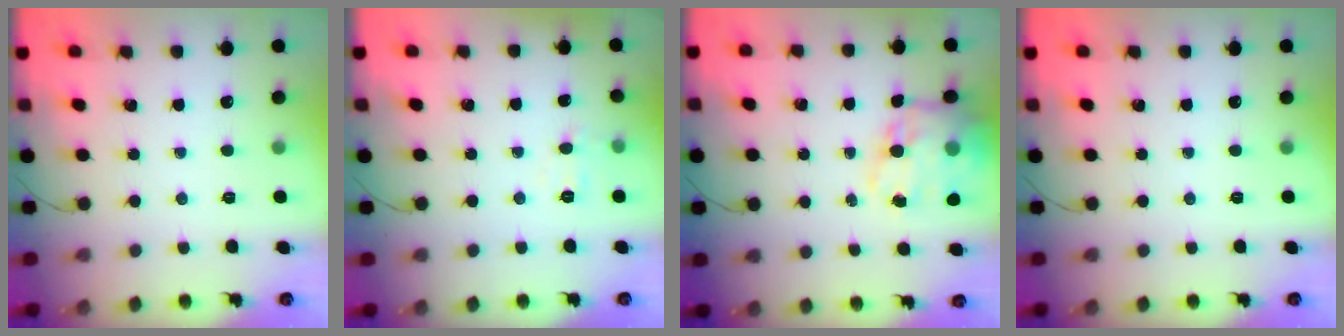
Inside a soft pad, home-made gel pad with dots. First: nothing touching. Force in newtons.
{"total": 3.8, "press": 3.6, "slide": 1.3}
{"total": 18.1, "press": 17.6, "slide": 4.0}
{"total": 0.0}